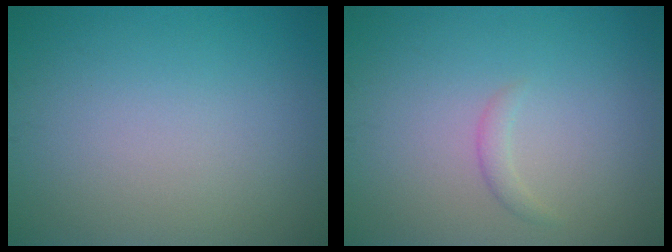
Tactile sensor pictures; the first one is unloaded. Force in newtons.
{"total": 1.0, "press": 1.0, "slide": 0.1}